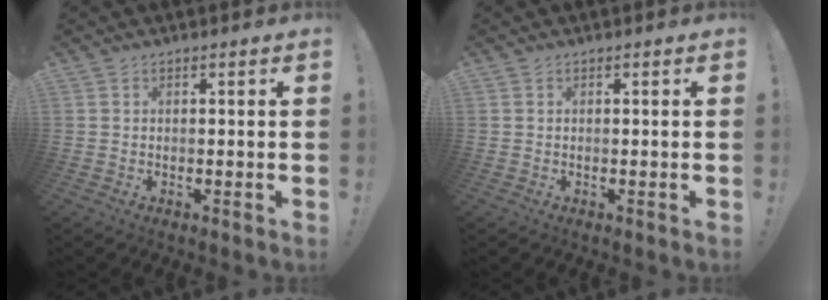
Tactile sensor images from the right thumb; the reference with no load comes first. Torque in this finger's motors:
{"motor_torque": [-0.08, 0.04, -0.13, 0.12, 0.03]}